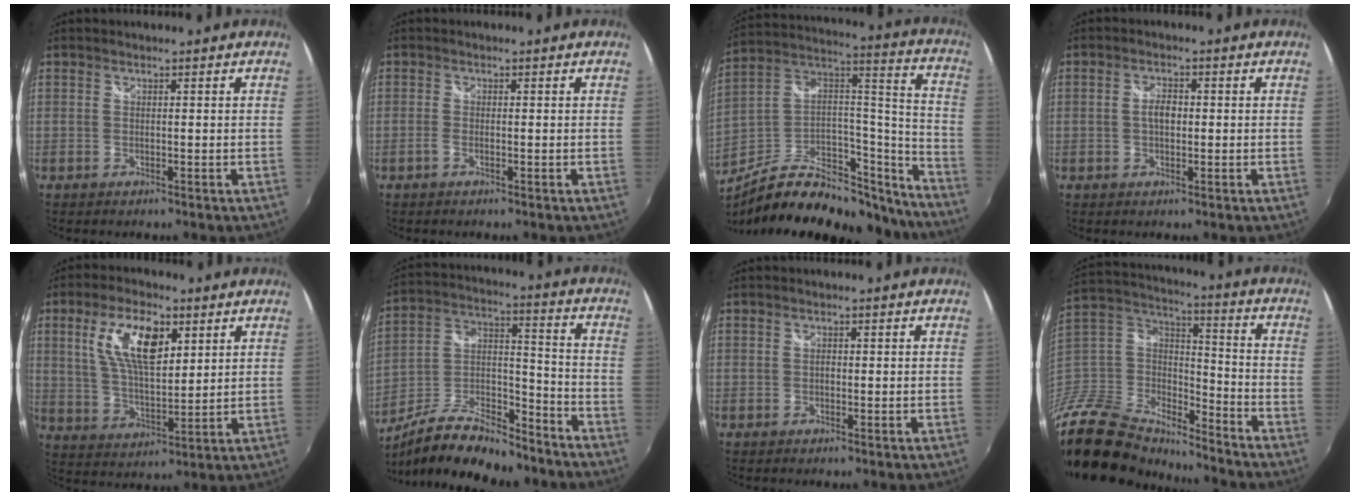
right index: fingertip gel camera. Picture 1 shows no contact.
{"total": 1.7, "force": [-0.9, 0.4, 1.4], "torque": [-0.033, -0.003, -0.017]}
{"total": 30.4, "force": [-24.4, 11.5, 14.1], "torque": [-0.214, 0.042, -0.357]}
{"total": 2.9, "force": [-0.1, 1.6, 2.4], "torque": [-0.043, 0.006, -0.002]}
{"total": 12.6, "force": [5.0, 5.5, 10.2], "torque": [-0.192, 0.011, 0.096]}
{"total": 18.7, "force": [-13.6, 6.6, 11.0], "torque": [-0.217, 0.002, -0.226]}
{"total": 0.7, "force": [-0.1, 0.6, 0.4], "torque": [-0.004, 0.002, -0.002]}
{"total": 20.3, "force": [-17.0, 8.6, 6.9], "torque": [-0.174, 0.026, -0.314]}